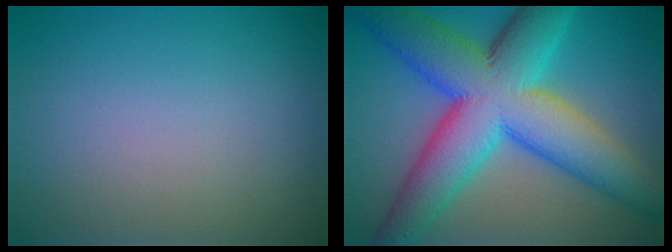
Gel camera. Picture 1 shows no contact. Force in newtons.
{"total": 13.3, "press": 13.3, "slide": 0.4}